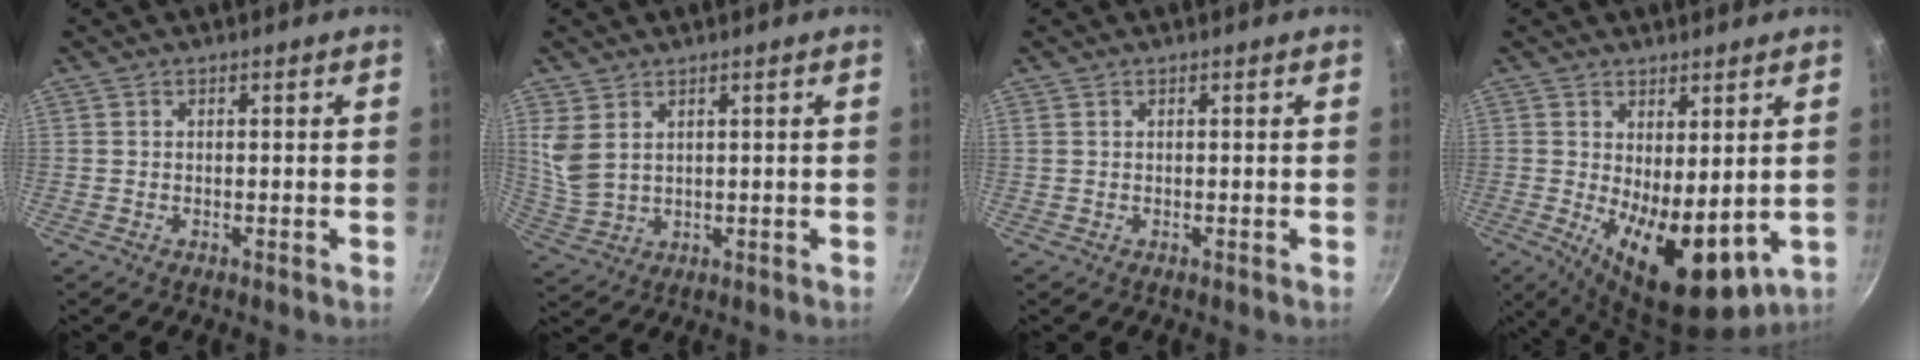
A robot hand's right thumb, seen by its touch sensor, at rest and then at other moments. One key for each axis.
{"total": 5.9, "fx": 2.7, "fy": 3.7, "fz": 3.7, "tx": -0.070, "ty": -0.020, "tz": 0.064}
{"total": 0.0}
{"total": 13.3, "fx": -0.6, "fy": 6.2, "fz": 11.8, "tx": -0.156, "ty": -0.022, "tz": 0.009}